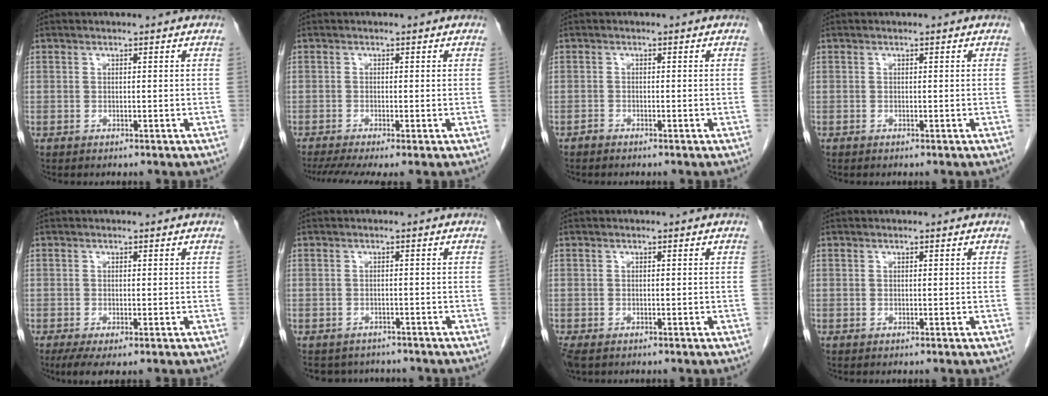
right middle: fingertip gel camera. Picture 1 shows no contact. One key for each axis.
{"total": 5.7, "fx": -4.0, "fy": 0.7, "fz": 4.0, "tx": -0.067, "ty": -0.014, "tz": -0.069}
{"total": 0.6, "fx": -0.5, "fy": 0.1, "fz": 0.0, "tx": -0.006, "ty": -0.001, "tz": -0.013}
{"total": 0.0}
{"total": 3.4, "fx": -1.9, "fy": 0.9, "fz": 2.7, "tx": -0.048, "ty": -0.011, "tz": -0.029}
{"total": 5.6, "fx": -5.1, "fy": 2.4, "fz": 0.4, "tx": -0.002, "ty": 0.002, "tz": -0.063}
{"total": 3.3, "fx": -2.2, "fy": 1.7, "fz": 1.8, "tx": -0.041, "ty": -0.010, "tz": -0.037}
{"total": 0.0}